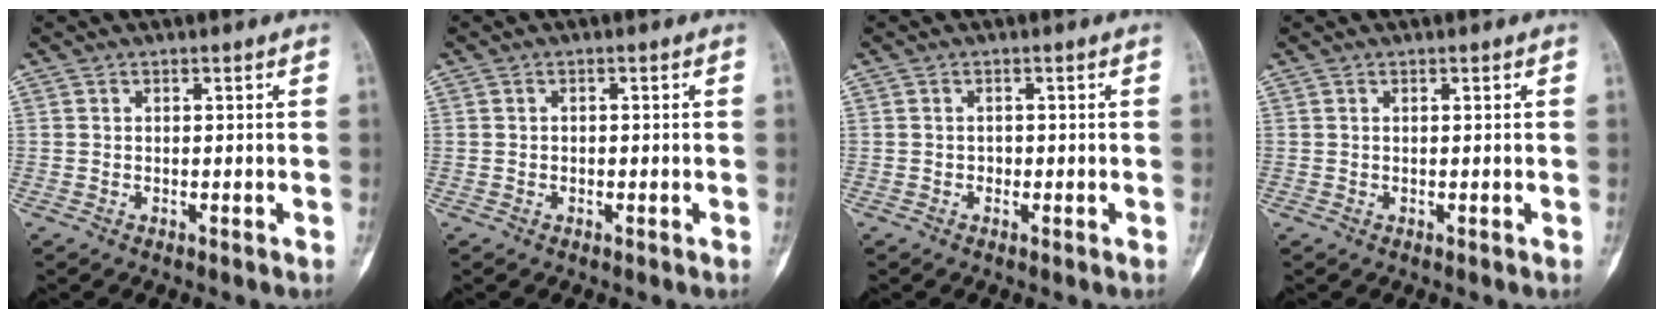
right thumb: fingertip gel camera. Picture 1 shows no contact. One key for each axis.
{"total": 0.0}
{"total": 0.8, "fx": -0.2, "fy": 0.8, "fz": 0.3, "tx": -0.001, "ty": 0.004, "tz": -0.006}
{"total": 0.0}